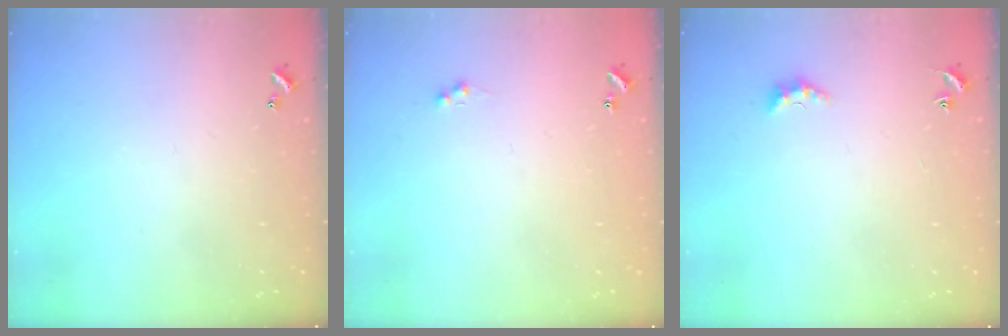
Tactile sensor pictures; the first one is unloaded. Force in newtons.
{"total": 1.0, "press": 0.9, "slide": 0.4}
{"total": 2.4, "press": 2.4, "slide": 0.6}